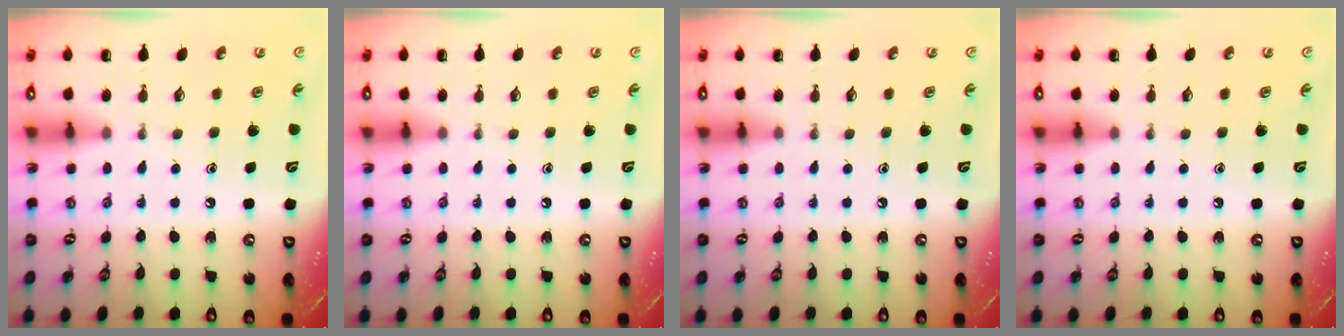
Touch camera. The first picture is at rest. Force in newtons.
{"total": 0.0}
{"total": 0.0}
{"total": 0.0}